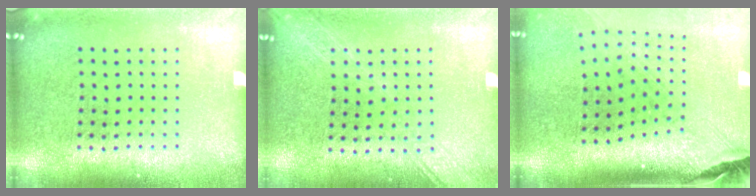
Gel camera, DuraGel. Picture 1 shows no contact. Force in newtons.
{"total": 1.6, "press": 1.5, "slide": 0.6}
{"total": 2.3, "press": 1.8, "slide": 1.4}